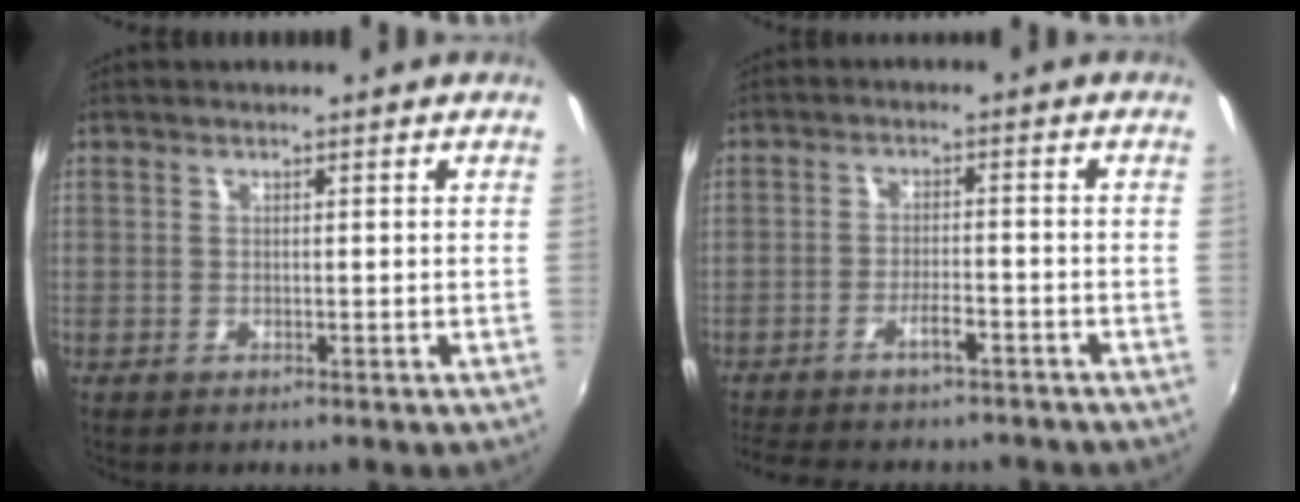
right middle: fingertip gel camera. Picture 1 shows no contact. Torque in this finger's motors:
{"motor_torque": [1.05, -1.09, 0.15, 0.07]}